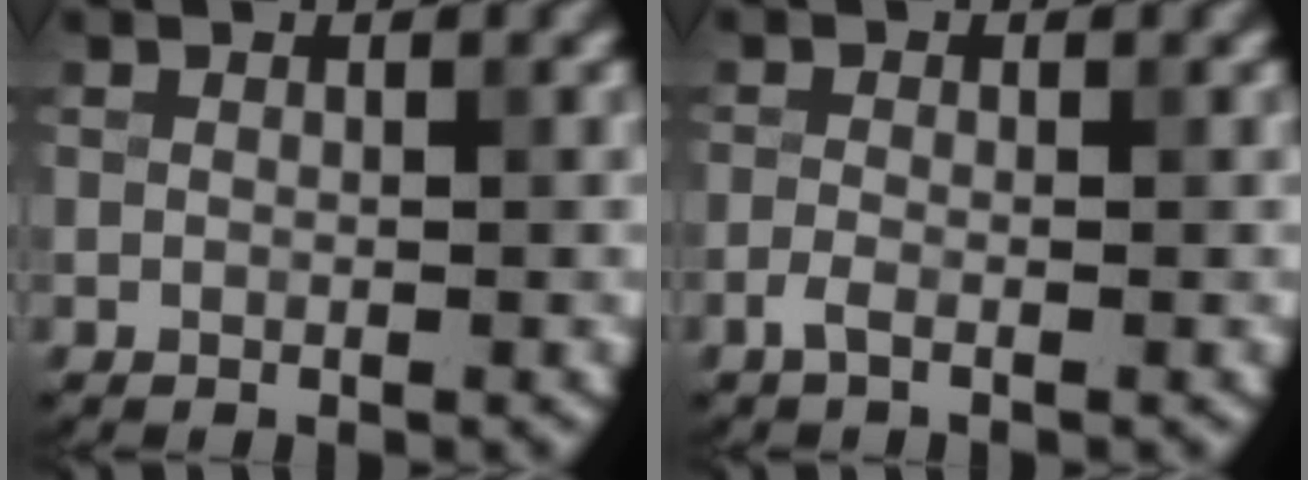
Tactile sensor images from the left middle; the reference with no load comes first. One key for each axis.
{"total": 1.2, "fx": -0.7, "fy": 0.3, "fz": 0.9, "tx": -0.024, "ty": 0.000, "tz": -0.018}